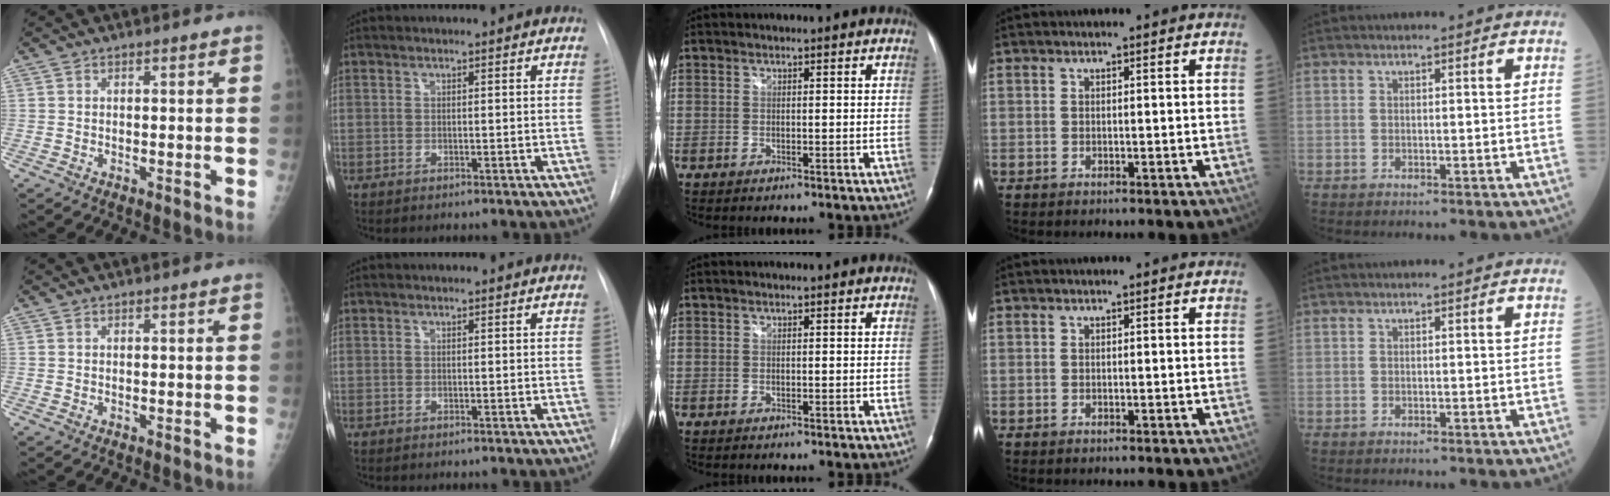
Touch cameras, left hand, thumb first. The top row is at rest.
{}